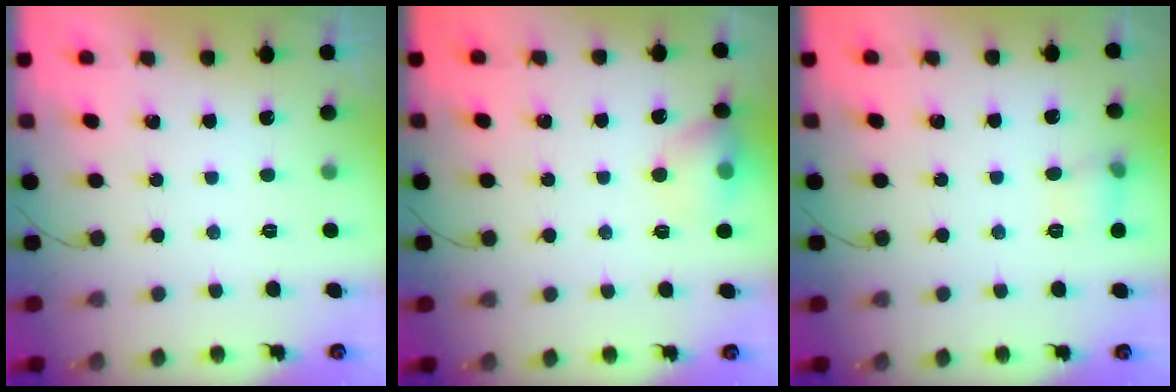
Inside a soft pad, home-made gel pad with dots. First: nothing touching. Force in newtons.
{"total": 8.7, "press": 8.5, "slide": 1.4}
{"total": 6.9, "press": 6.7, "slide": 1.7}